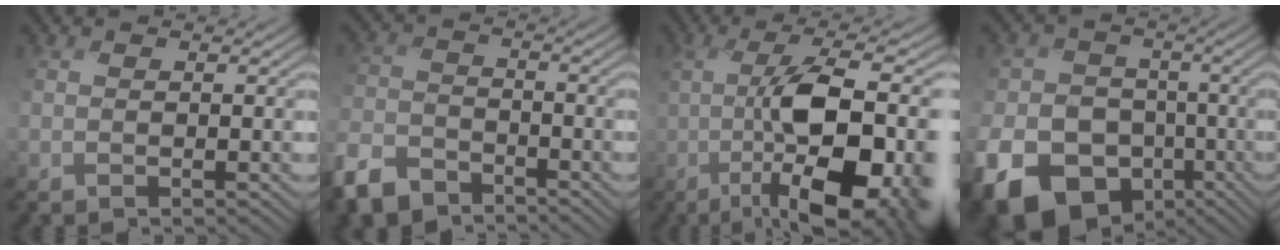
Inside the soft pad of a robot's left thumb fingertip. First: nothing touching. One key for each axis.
{"total": 7.7, "fx": -6.0, "fy": 3.8, "fz": 3.0, "tx": -0.079, "ty": -0.015, "tz": -0.134}
{"total": 16.5, "fx": -3.5, "fy": 5.5, "fz": 15.2, "tx": -0.256, "ty": -0.016, "tz": -0.043}
{"total": 17.9, "fx": -8.0, "fy": 14.2, "fz": 7.4, "tx": -0.197, "ty": -0.062, "tz": -0.153}